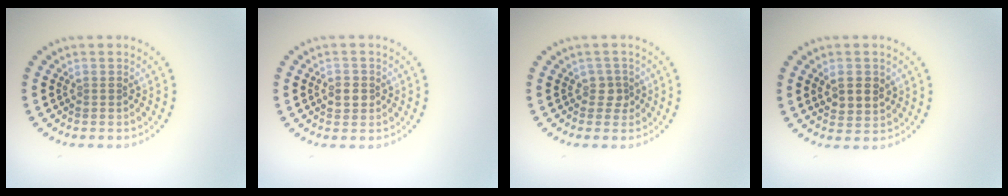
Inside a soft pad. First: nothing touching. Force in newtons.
{"total": 1.7, "press": 1.7, "slide": 0.1}
{"total": 1.3, "press": 1.0, "slide": 0.9}
{"total": 2.8, "press": 2.7, "slide": 0.8}